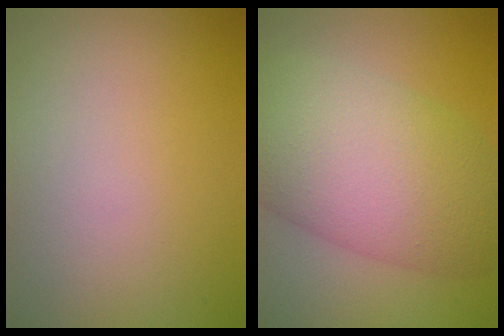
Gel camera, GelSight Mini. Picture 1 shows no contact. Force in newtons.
{"total": 10.7, "press": 10.7, "slide": 0.5}